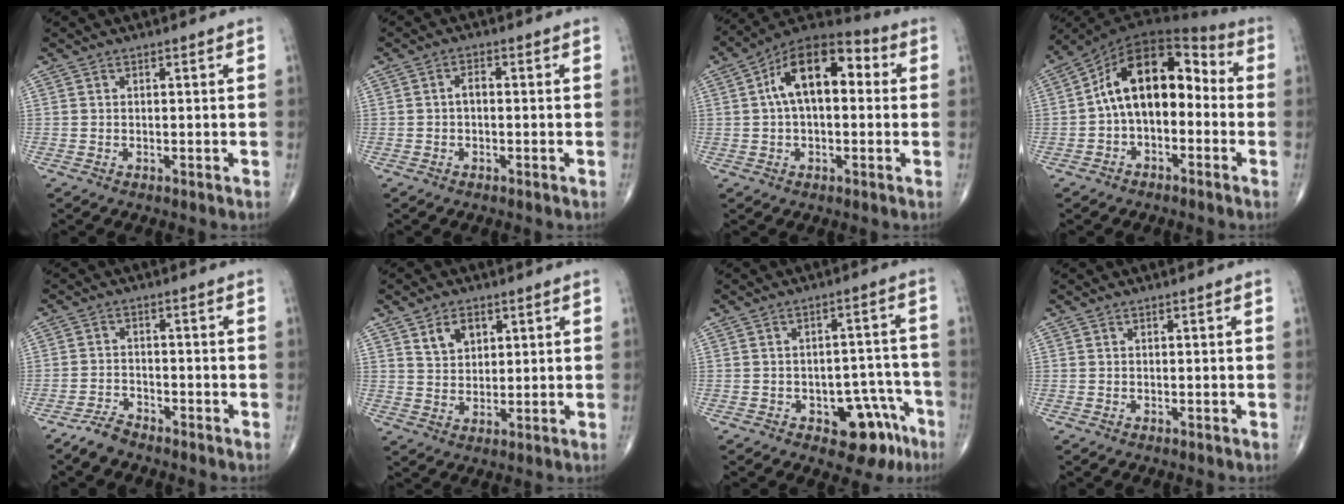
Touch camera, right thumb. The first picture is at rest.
{"total": 1.9, "force": [-0.3, 1.1, 1.5], "torque": [-0.021, 0.008, -0.008]}
{"total": 14.9, "force": [2.4, 8.1, 12.3], "torque": [-0.191, 0.041, 0.030]}
{"total": 14.7, "force": [-0.9, 9.0, 11.5], "torque": [-0.160, 0.054, -0.031]}
{"total": 3.4, "force": [-3.1, 1.1, 1.0], "torque": [-0.023, 0.008, -0.062]}
{"total": 5.6, "force": [2.8, 3.7, 3.1], "torque": [-0.033, -0.018, 0.051]}
{"total": 9.9, "force": [-5.1, 5.6, 6.4], "torque": [-0.043, 0.046, -0.060]}
{"total": 0.0}